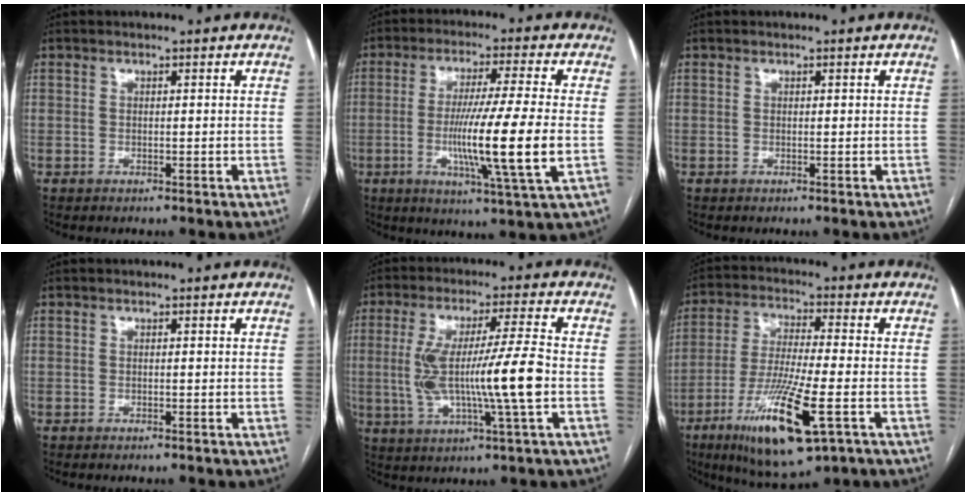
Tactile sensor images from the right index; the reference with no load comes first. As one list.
[{"total": 14.0, "force": [-2.2, -1.2, 13.7], "torque": [-0.249, -0.024, -0.046]}, {"total": 0.0}, {"total": 0.0}, {"total": 13.4, "force": [-1.2, 0.1, 13.3], "torque": [-0.261, 0.004, -0.021]}, {"total": 15.7, "force": [-6.7, 2.1, 14.1], "torque": [-0.279, -0.034, -0.112]}]